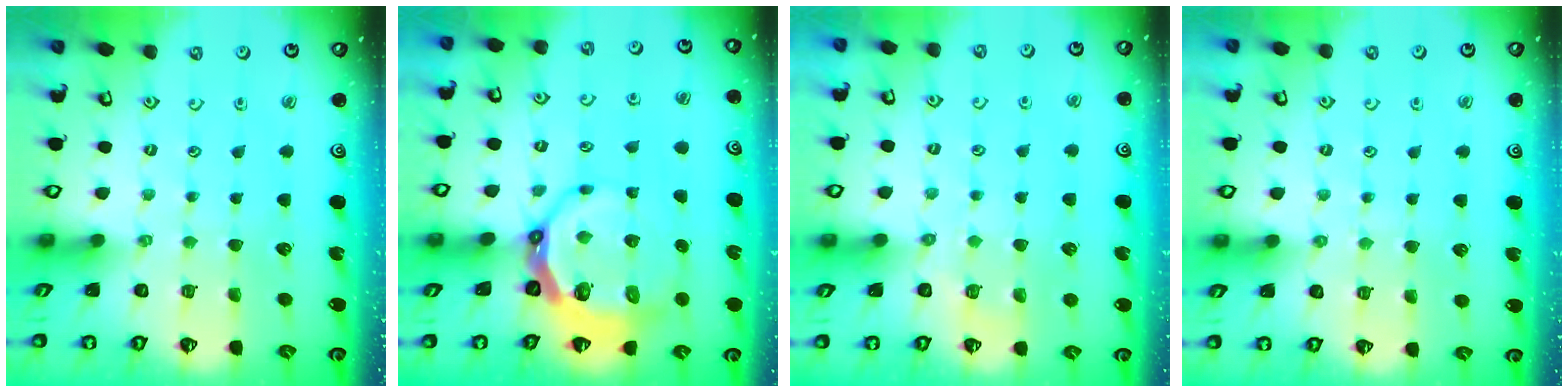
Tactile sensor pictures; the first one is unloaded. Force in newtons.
{"total": 9.4, "press": 8.6, "slide": 3.6}
{"total": 4.9, "press": 4.8, "slide": 1.2}
{"total": 4.3, "press": 4.3, "slide": 0.6}